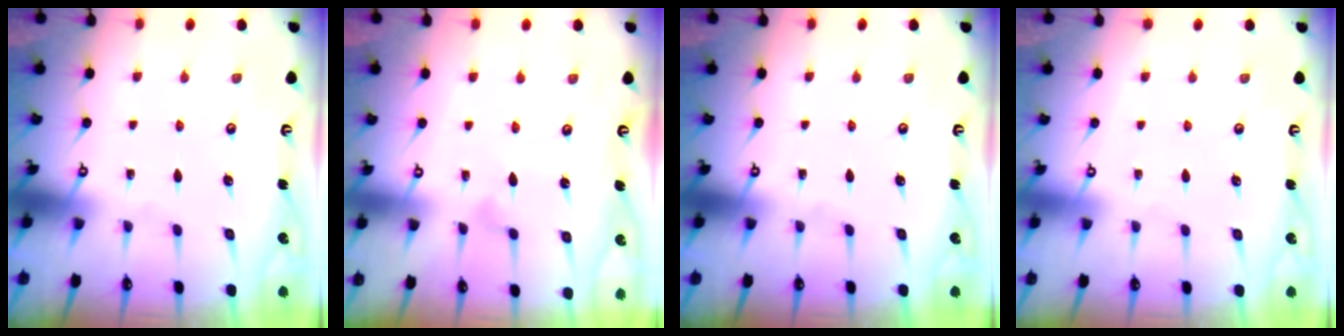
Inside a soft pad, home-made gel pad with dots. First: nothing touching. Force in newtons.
{"total": 6.7, "press": 6.7, "slide": 0.5}
{"total": 0.0}
{"total": 4.0, "press": 4.0, "slide": 0.1}